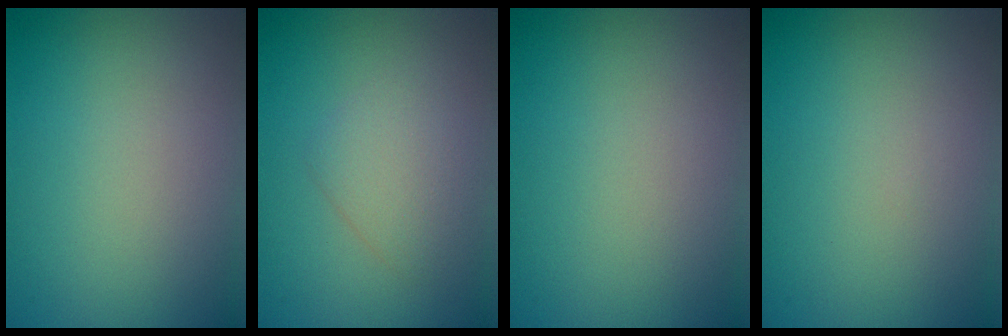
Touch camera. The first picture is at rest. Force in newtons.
{"total": 2.2, "press": 2.2, "slide": 0.1}
{"total": 0.0}
{"total": 0.0}